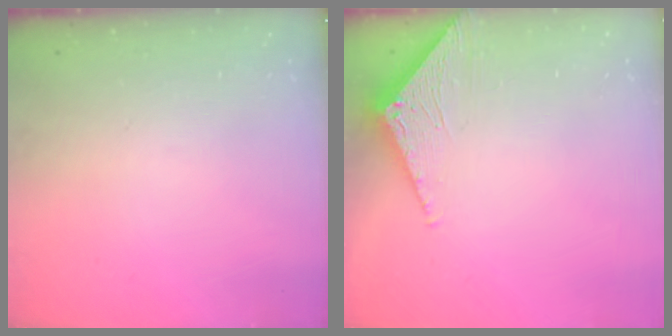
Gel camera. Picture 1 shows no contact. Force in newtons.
{"total": 3.1, "press": 3.1, "slide": 0.2}